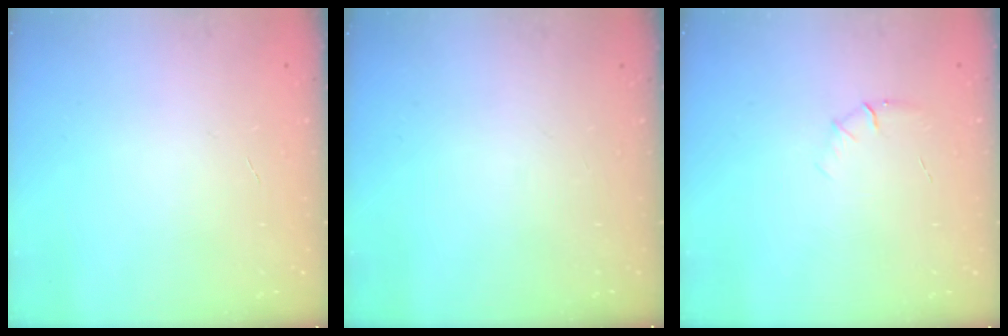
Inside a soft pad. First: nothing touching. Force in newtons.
{"total": 0.0}
{"total": 5.2, "press": 4.9, "slide": 1.6}